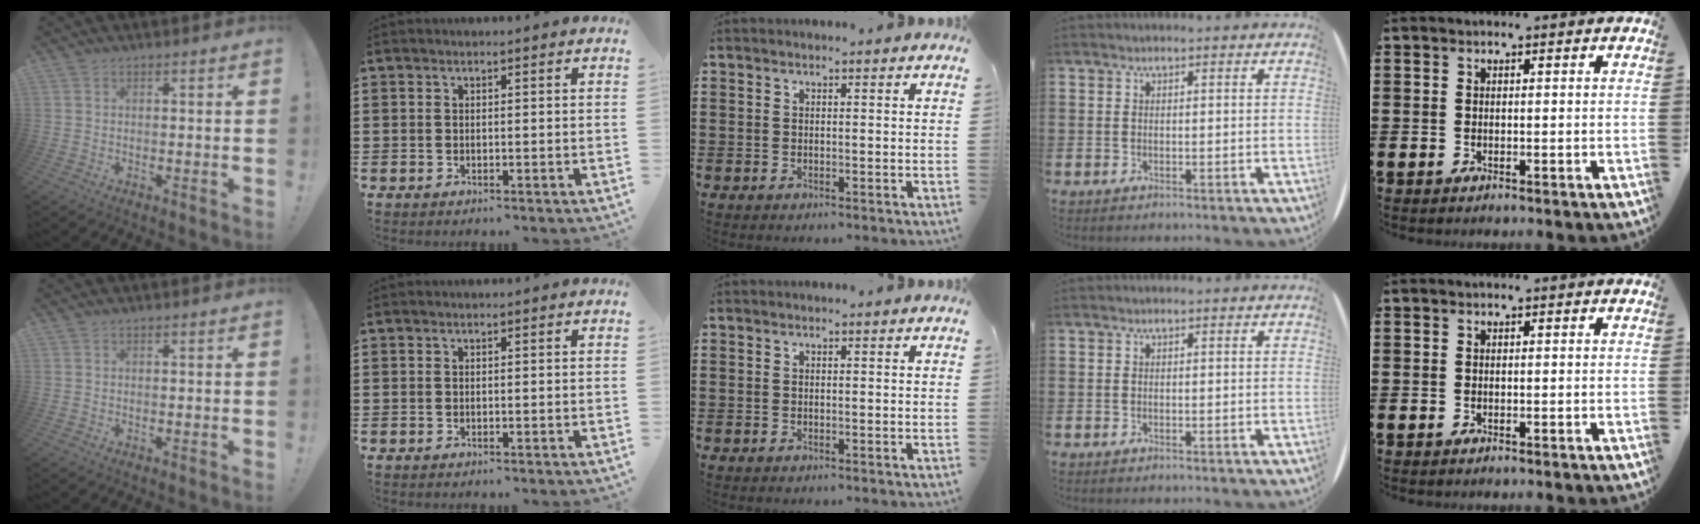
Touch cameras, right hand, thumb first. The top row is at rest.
{}